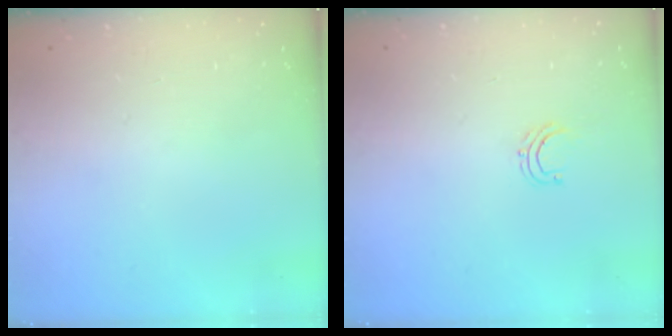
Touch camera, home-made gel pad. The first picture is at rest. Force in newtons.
{"total": 3.9, "press": 3.9, "slide": 0.3}